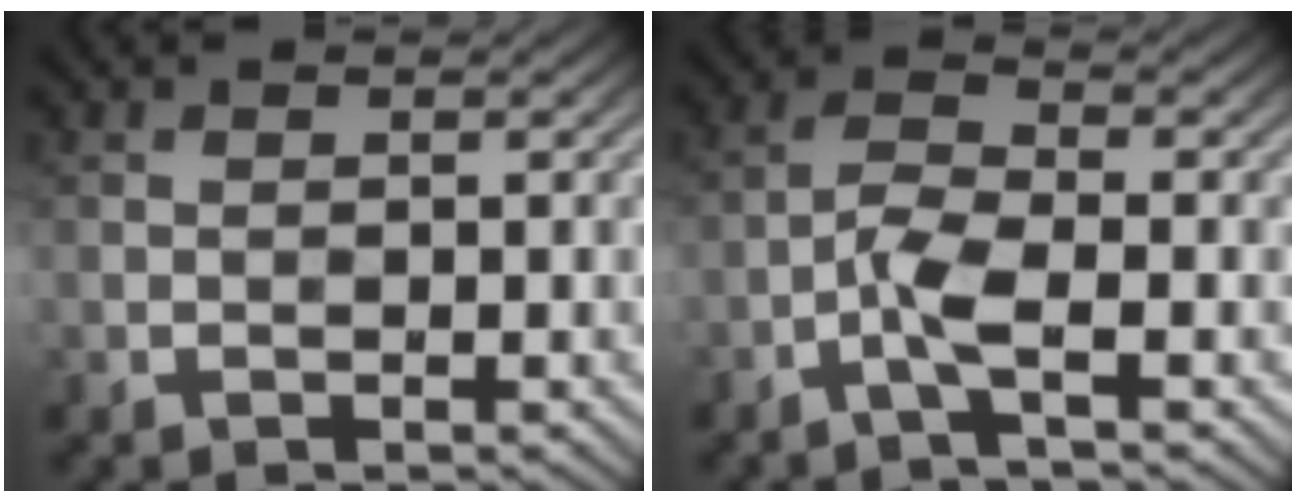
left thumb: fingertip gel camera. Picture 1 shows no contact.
{"total": 3.9, "force": [-2.0, 0.9, 3.3], "torque": [-0.076, 0.005, -0.052]}